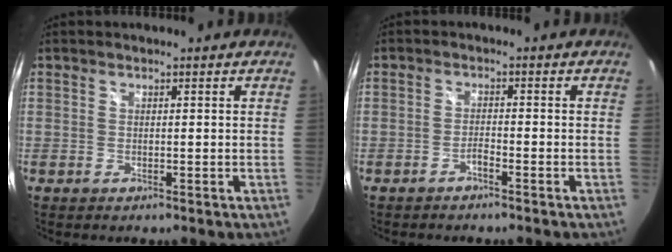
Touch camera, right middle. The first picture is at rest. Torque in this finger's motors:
{"motor_torque": [0.28, -0.22, -0.04, 0.00]}